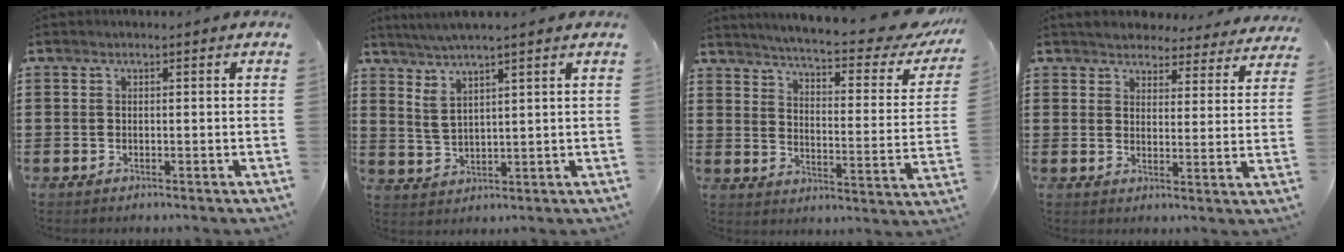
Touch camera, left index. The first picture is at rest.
{"total": 3.9, "force": [2.9, 0.3, 2.6], "torque": [-0.058, -0.006, 0.049]}
{"total": 5.9, "force": [5.2, -0.3, 2.8], "torque": [-0.069, -0.043, 0.082]}
{"total": 4.0, "force": [3.9, 0.3, -0.1], "torque": [-0.019, -0.022, 0.068]}